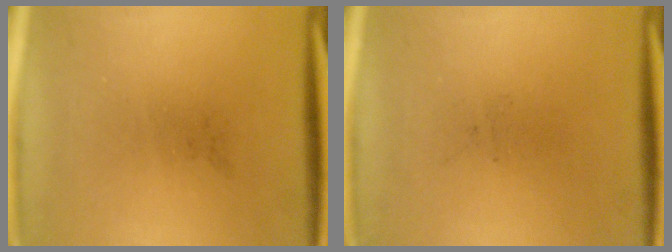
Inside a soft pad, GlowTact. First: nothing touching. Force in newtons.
{"total": 0.0}